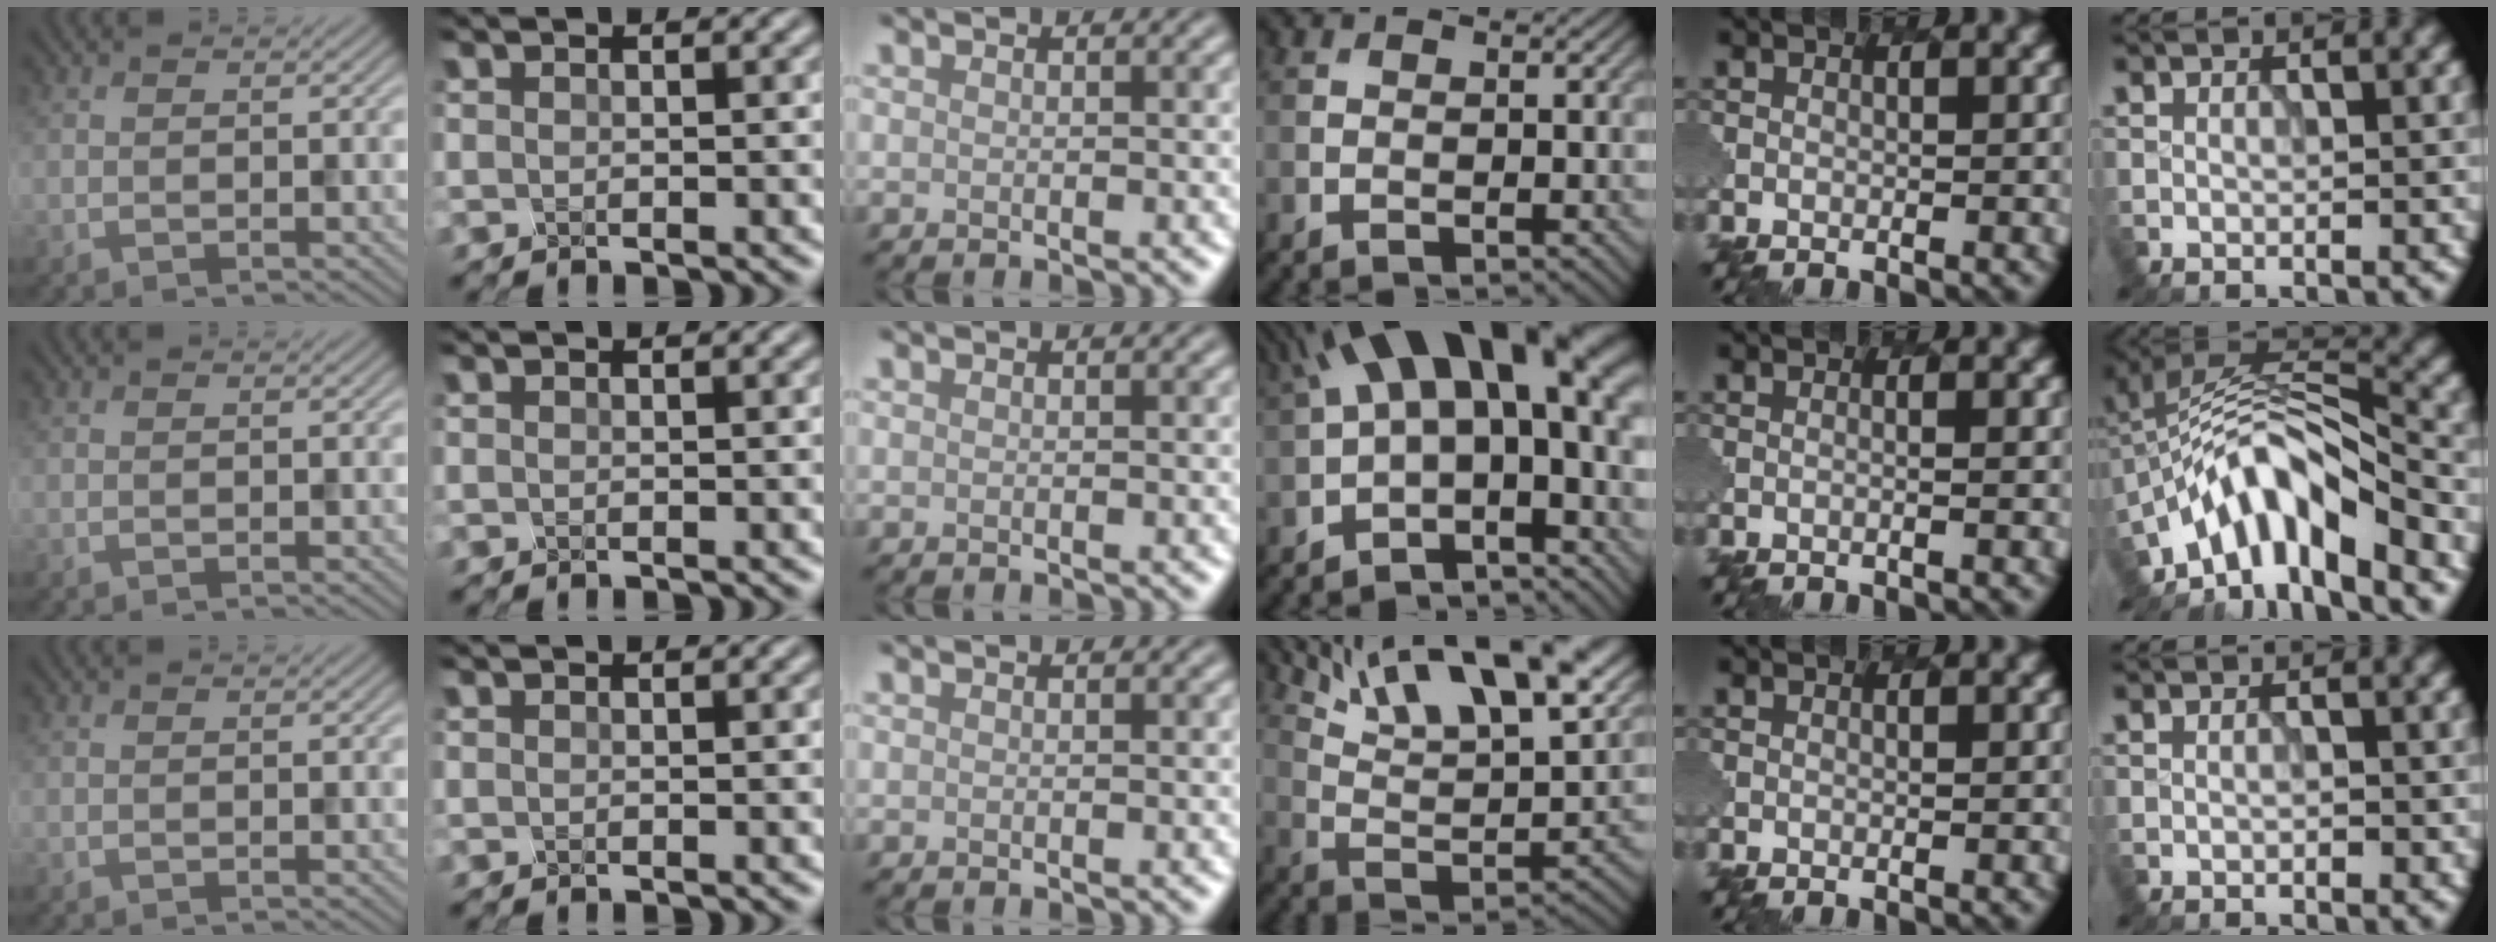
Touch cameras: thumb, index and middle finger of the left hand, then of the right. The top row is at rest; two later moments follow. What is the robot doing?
{"motion": "dispense", "object": "oil cruet"}